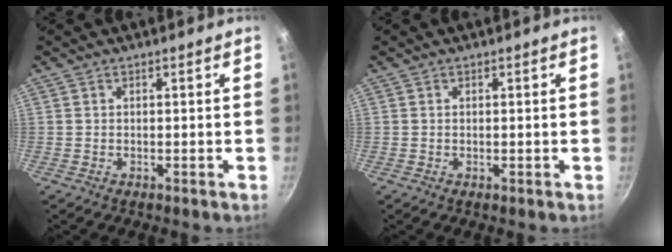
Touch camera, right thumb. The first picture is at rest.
{"total": 0.0}